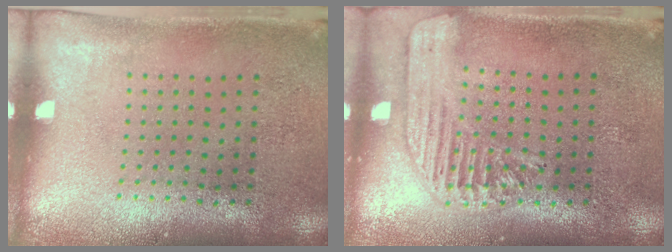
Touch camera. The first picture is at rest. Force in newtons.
{"total": 1.7, "press": 1.5, "slide": 0.7}